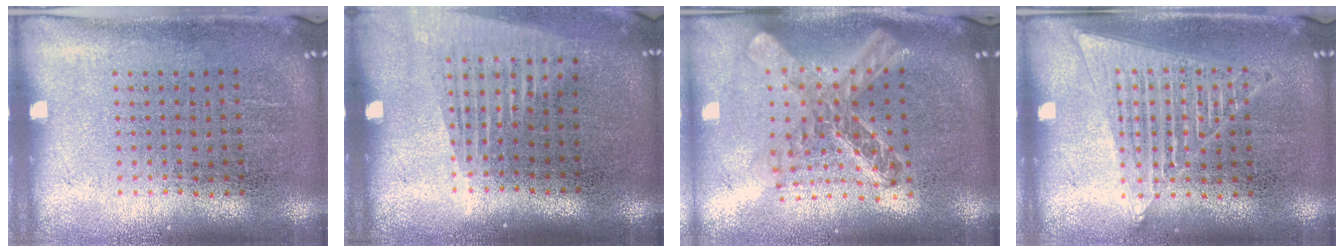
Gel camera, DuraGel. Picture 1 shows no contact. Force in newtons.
{"total": 1.4, "press": 1.2, "slide": 0.8}
{"total": 2.4, "press": 1.9, "slide": 1.4}
{"total": 1.5, "press": 1.5, "slide": 0.1}